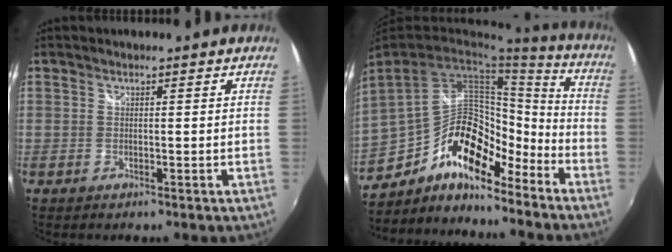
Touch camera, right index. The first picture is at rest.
{"total": 19.3, "force": [-12.4, 9.6, 11.2], "torque": [-0.226, 0.018, -0.212]}